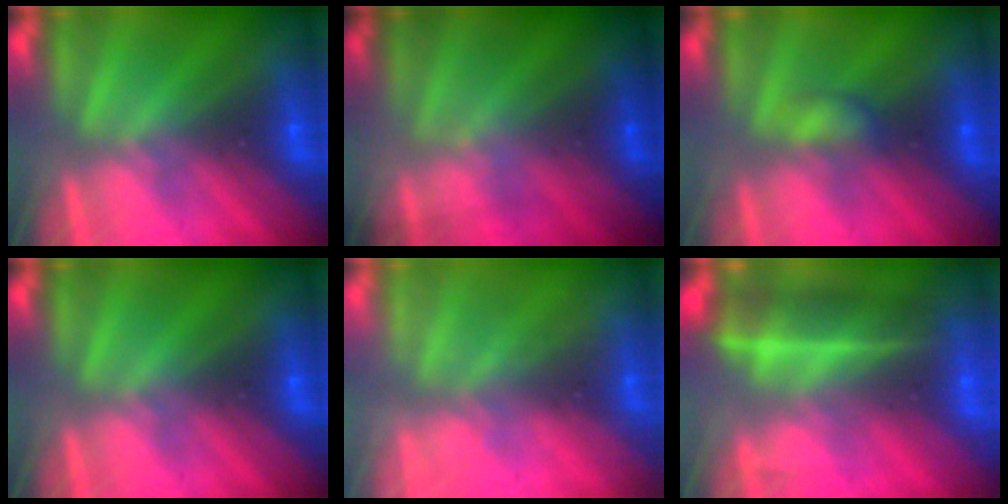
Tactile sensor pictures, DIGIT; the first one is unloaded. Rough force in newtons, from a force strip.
{"total": 1.5}
{"total": 2.2}
{"total": 0.0}
{"total": 2.0}
{"total": 7.3}